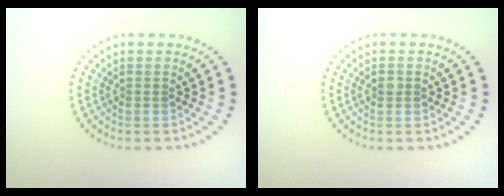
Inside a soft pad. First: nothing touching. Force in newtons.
{"total": 0.9, "press": 0.9, "slide": 0.1}